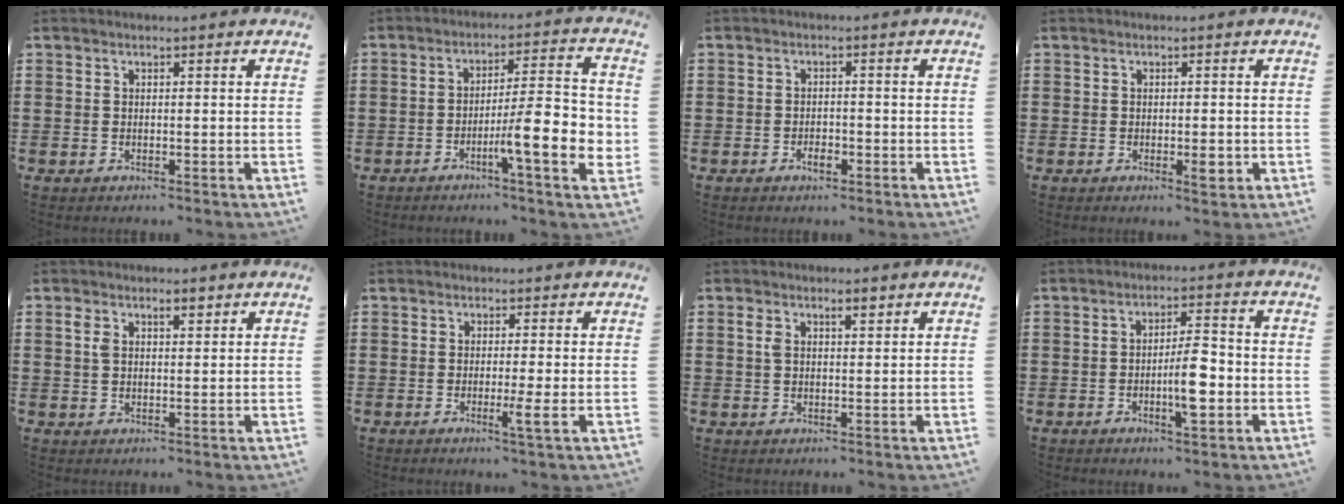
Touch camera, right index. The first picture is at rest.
{"total": 10.7, "force": [-3.2, 1.9, 10.1], "torque": [-0.162, -0.013, -0.058]}
{"total": 2.2, "force": [-1.1, 1.0, 1.6], "torque": [-0.032, -0.001, -0.021]}
{"total": 2.4, "force": [-0.7, 0.7, 2.1], "torque": [-0.037, -0.001, -0.012]}
{"total": 2.8, "force": [1.3, 1.3, 2.1], "torque": [-0.039, 0.003, 0.021]}
{"total": 3.2, "force": [-0.8, -0.4, 3.1], "torque": [-0.053, -0.014, -0.015]}
{"total": 2.8, "force": [1.3, 1.1, 2.3], "torque": [-0.049, 0.005, 0.022]}
{"total": 6.3, "force": [-1.6, 1.6, 5.9], "torque": [-0.112, 0.000, -0.031]}